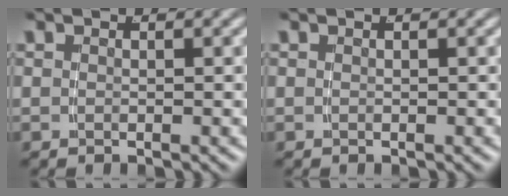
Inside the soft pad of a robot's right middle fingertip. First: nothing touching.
{"total": 0.0}